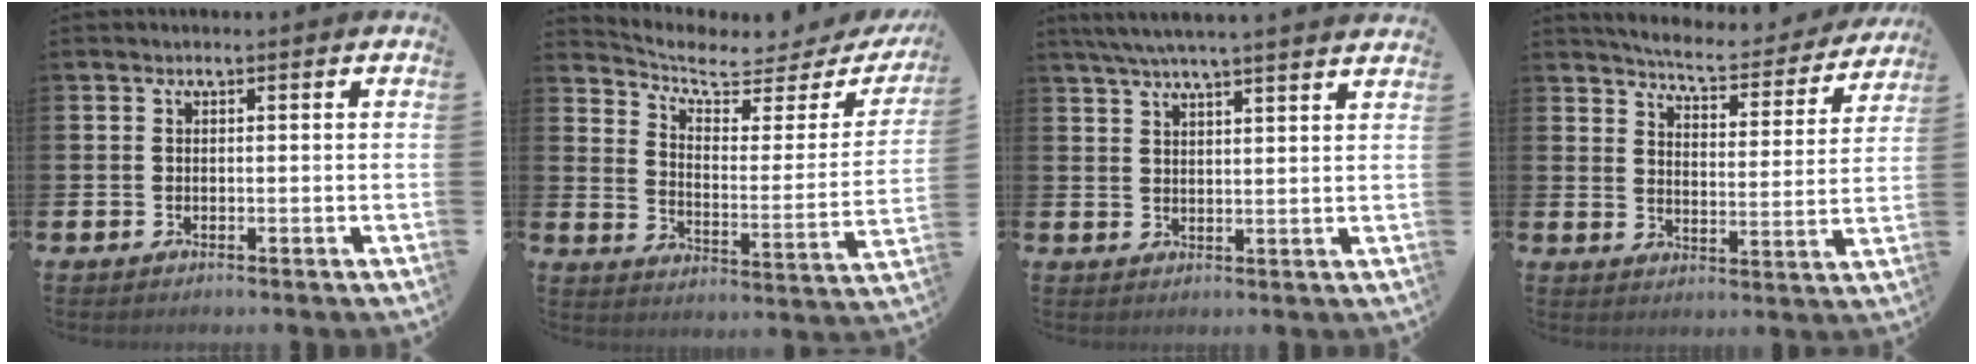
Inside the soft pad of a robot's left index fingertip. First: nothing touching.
{"total": 5.8, "force": [4.9, 1.9, 2.5], "torque": [-0.073, -0.041, 0.076]}
{"total": 5.3, "force": [4.9, -0.5, 1.7], "torque": [-0.051, -0.015, 0.089]}
{"total": 5.8, "force": [5.6, 0.5, 1.4], "torque": [-0.048, -0.044, 0.093]}